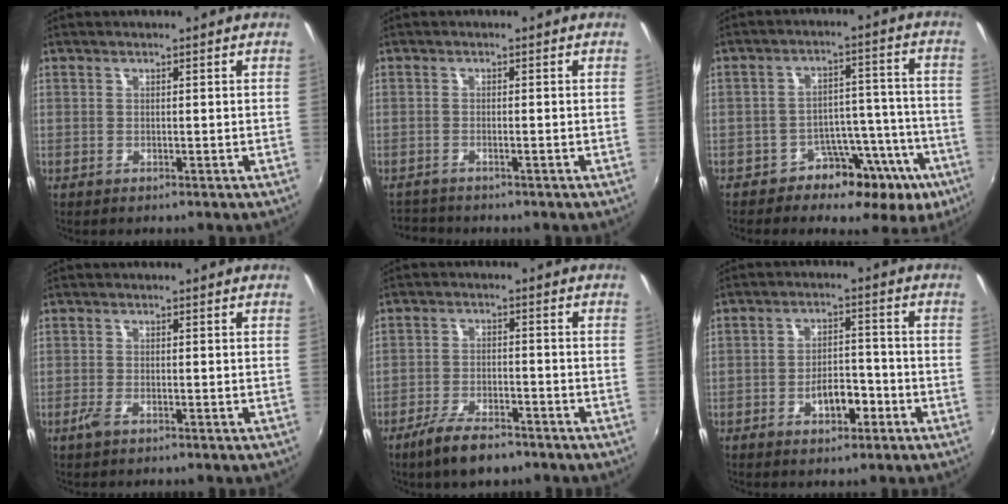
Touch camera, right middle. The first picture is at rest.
{"total": 2.3, "force": [-2.3, 0.1, 0.5], "torque": [-0.020, -0.003, -0.044]}
{"total": 13.2, "force": [-7.8, 8.2, 6.8], "torque": [-0.076, 0.021, -0.098]}
{"total": 2.0, "force": [-1.2, 0.6, 1.4], "torque": [-0.034, -0.004, -0.024]}
{"total": 7.5, "force": [-5.6, 2.2, 4.4], "torque": [-0.102, -0.009, -0.099]}
{"total": 5.5, "force": [-2.6, 2.6, 4.1], "torque": [-0.068, 0.009, -0.031]}